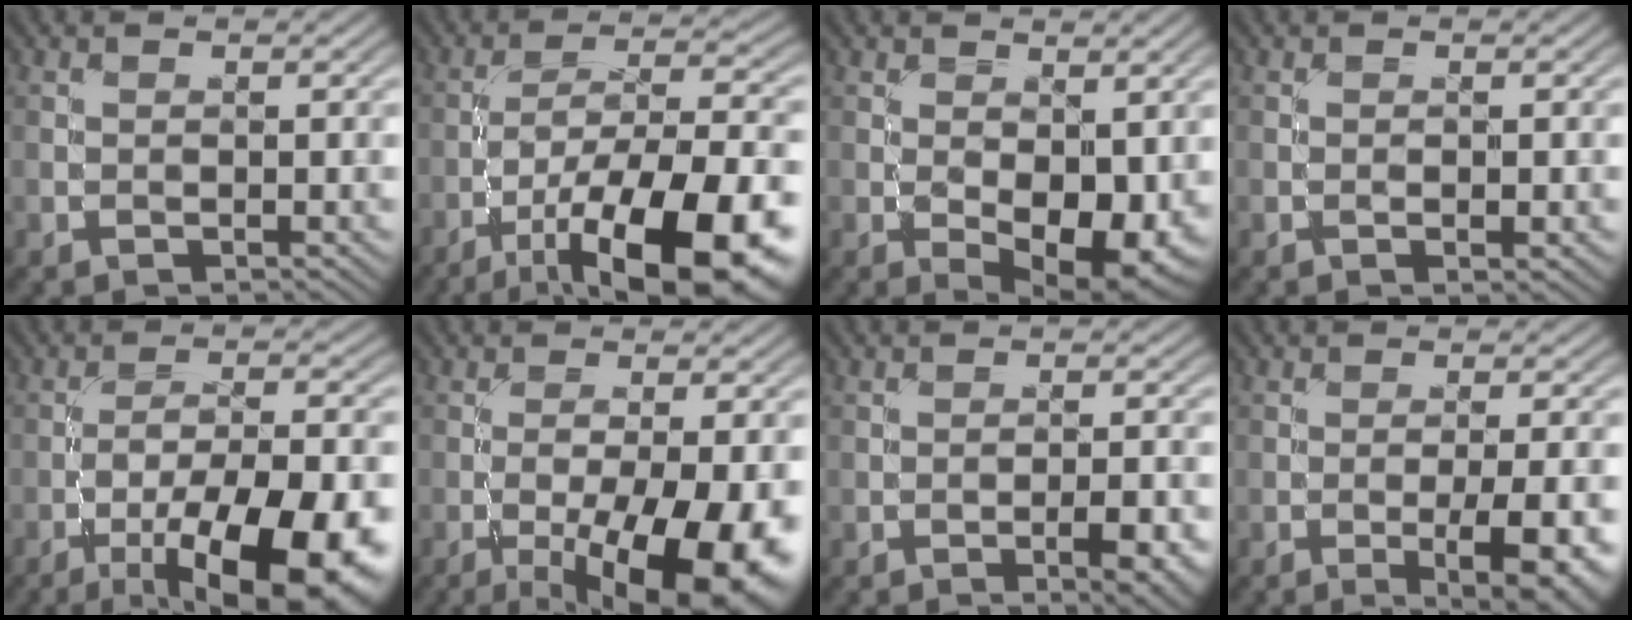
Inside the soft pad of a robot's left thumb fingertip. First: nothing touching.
{"total": 17.9, "force": [-9.4, 6.0, 14.1], "torque": [-0.218, -0.012, -0.148]}
{"total": 7.8, "force": [-1.3, 4.1, 6.5], "torque": [-0.104, -0.019, -0.013]}
{"total": 1.3, "force": [-0.3, 0.4, 1.2], "torque": [-0.019, 0.001, -0.006]}
{"total": 16.3, "force": [-8.7, 5.2, 12.8], "torque": [-0.189, -0.014, -0.129]}
{"total": 14.2, "force": [-5.9, 4.3, 12.1], "torque": [-0.182, -0.018, -0.079]}
{"total": 5.2, "force": [-2.4, 1.4, 4.4], "torque": [-0.068, 0.008, -0.026]}
{"total": 7.9, "force": [-3.1, 2.1, 6.9], "torque": [-0.096, -0.001, -0.031]}